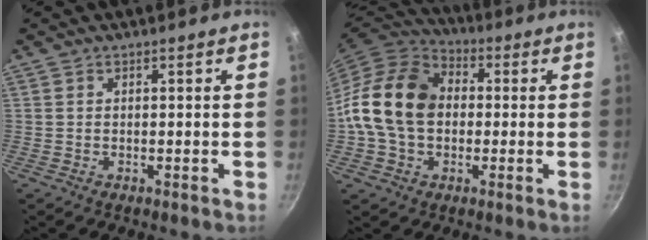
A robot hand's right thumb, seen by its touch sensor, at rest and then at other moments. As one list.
[{"total": 16.7, "force": [0.1, 12.5, 11.1], "torque": [-0.181, 0.030, -0.012]}]